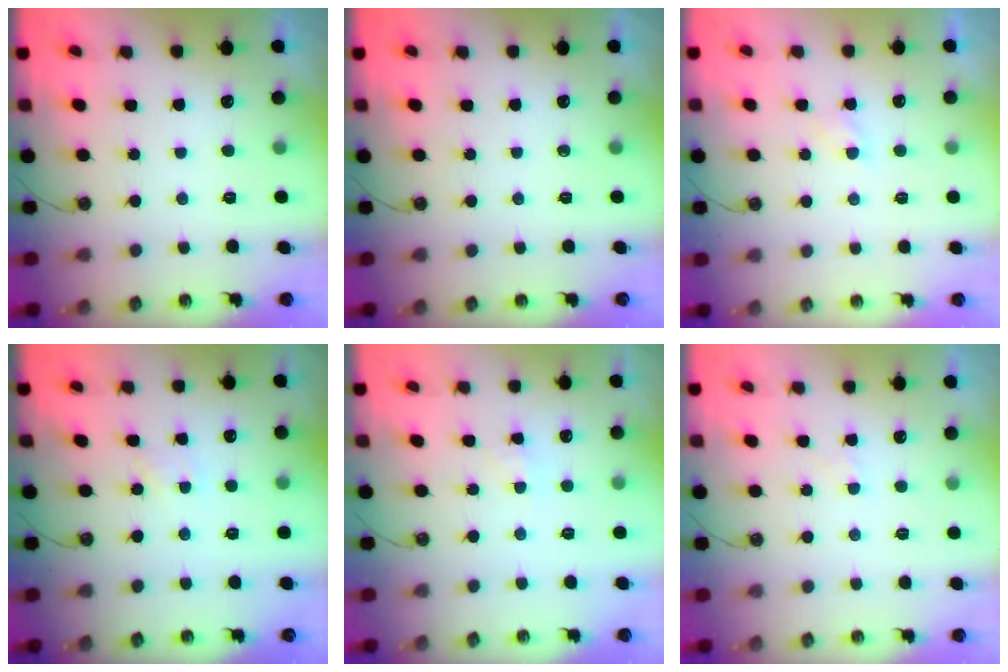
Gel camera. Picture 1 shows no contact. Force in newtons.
{"total": 0.0}
{"total": 2.4, "press": 2.4, "slide": 0.3}
{"total": 3.2, "press": 3.2, "slide": 0.4}
{"total": 2.5, "press": 2.4, "slide": 0.4}
{"total": 1.9, "press": 1.9, "slide": 0.4}